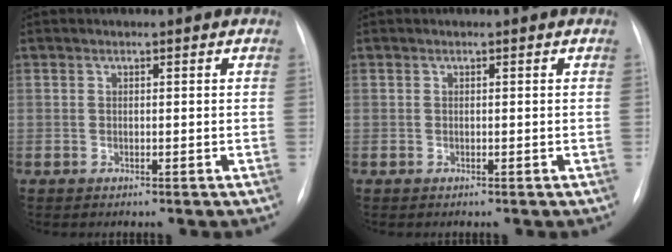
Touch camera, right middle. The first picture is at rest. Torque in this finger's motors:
{"motor_torque": [-0.22, 0.09, -0.01, -0.02]}